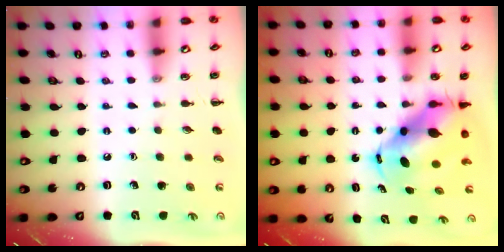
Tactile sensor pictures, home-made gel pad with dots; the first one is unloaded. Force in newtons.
{"total": 8.9, "press": 8.6, "slide": 2.1}